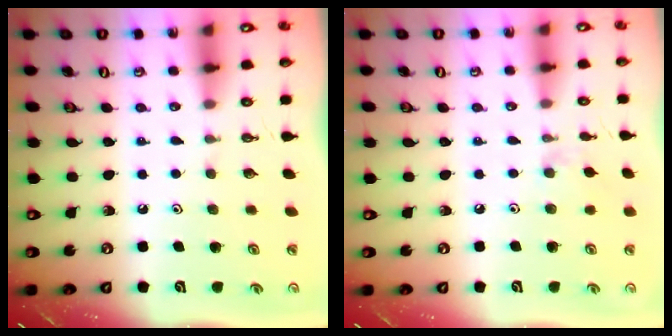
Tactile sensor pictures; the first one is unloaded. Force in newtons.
{"total": 5.4, "press": 5.3, "slide": 0.8}